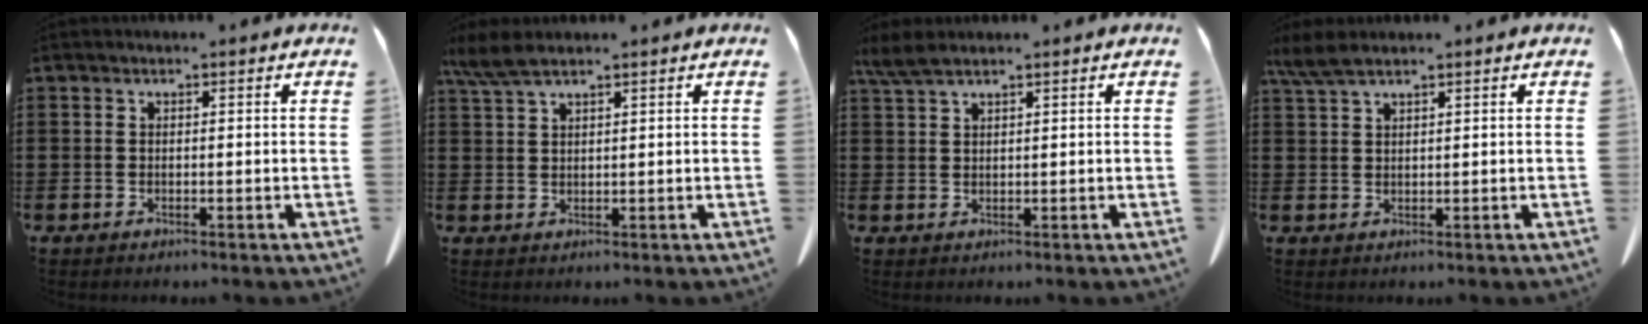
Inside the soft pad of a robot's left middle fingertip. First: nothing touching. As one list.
[{"total": 4.0, "force": [2.8, 0.8, 2.7], "torque": [-0.060, 0.004, 0.052]}, {"total": 3.0, "force": [2.2, 0.5, 2.0], "torque": [-0.045, 0.000, 0.041]}, {"total": 3.6, "force": [2.4, 0.7, 2.5], "torque": [-0.054, 0.002, 0.046]}]